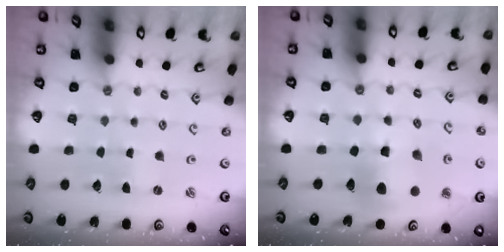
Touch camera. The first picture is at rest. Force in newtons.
{"total": 11.8, "press": 11.7, "slide": 1.7}